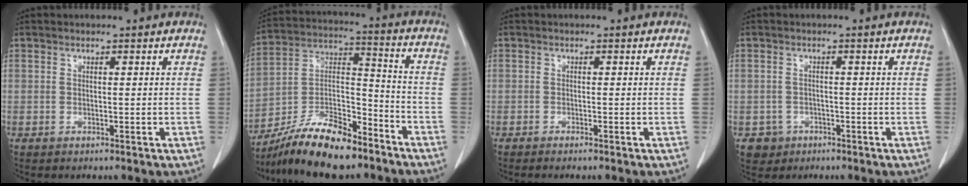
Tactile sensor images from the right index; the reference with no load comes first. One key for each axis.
{"total": 15.9, "fx": -12.7, "fy": 4.1, "fz": 8.7, "tx": -0.160, "ty": 0.016, "tz": -0.227}
{"total": 1.5, "fx": -1.2, "fy": -0.1, "fz": 0.8, "tx": -0.012, "ty": 0.000, "tz": -0.016}
{"total": 2.9, "fx": -1.3, "fy": 2.5, "fz": 0.0, "tx": 0.004, "ty": 0.011, "tz": -0.019}